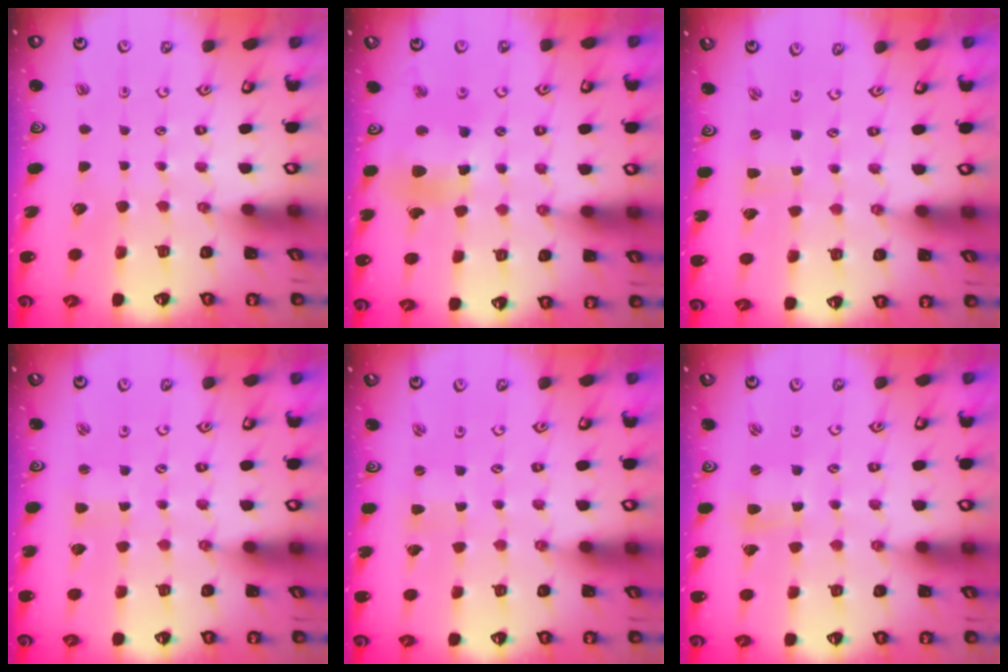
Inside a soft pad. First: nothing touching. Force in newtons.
{"total": 11.9, "press": 11.7, "slide": 1.8}
{"total": 0.0}
{"total": 1.0, "press": 1.0, "slide": 0.0}
{"total": 0.5, "press": 0.5, "slide": 0.1}
{"total": 2.1, "press": 2.1, "slide": 0.3}